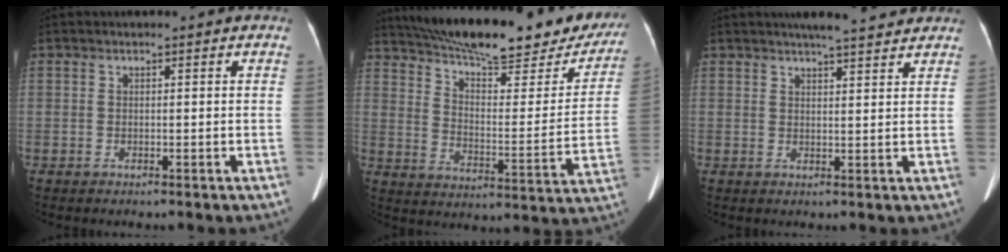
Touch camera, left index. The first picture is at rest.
{"total": 27.6, "force": [23.3, 6.5, 13.2], "torque": [-0.207, -0.021, 0.308]}
{"total": 7.3, "force": [6.4, 0.7, 3.3], "torque": [-0.048, 0.015, 0.082]}